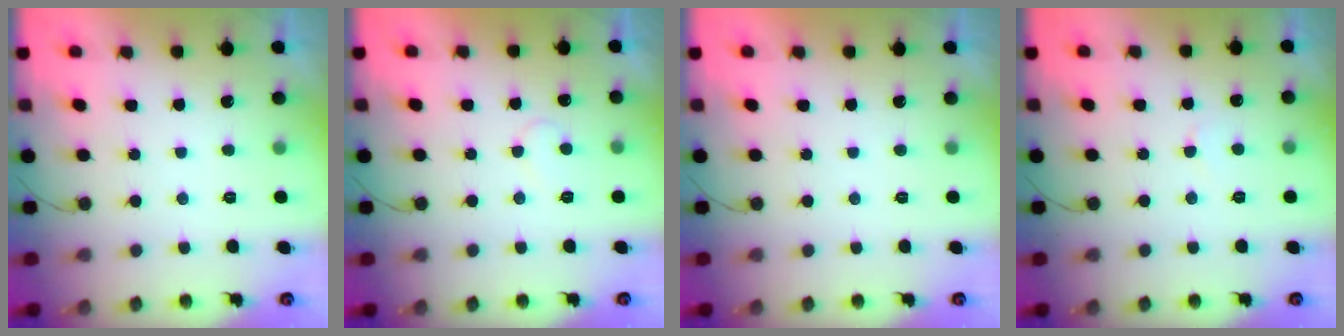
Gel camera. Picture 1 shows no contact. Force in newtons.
{"total": 5.3, "press": 5.3, "slide": 0.4}
{"total": 2.0, "press": 2.0, "slide": 0.1}
{"total": 2.4, "press": 2.4, "slide": 0.2}